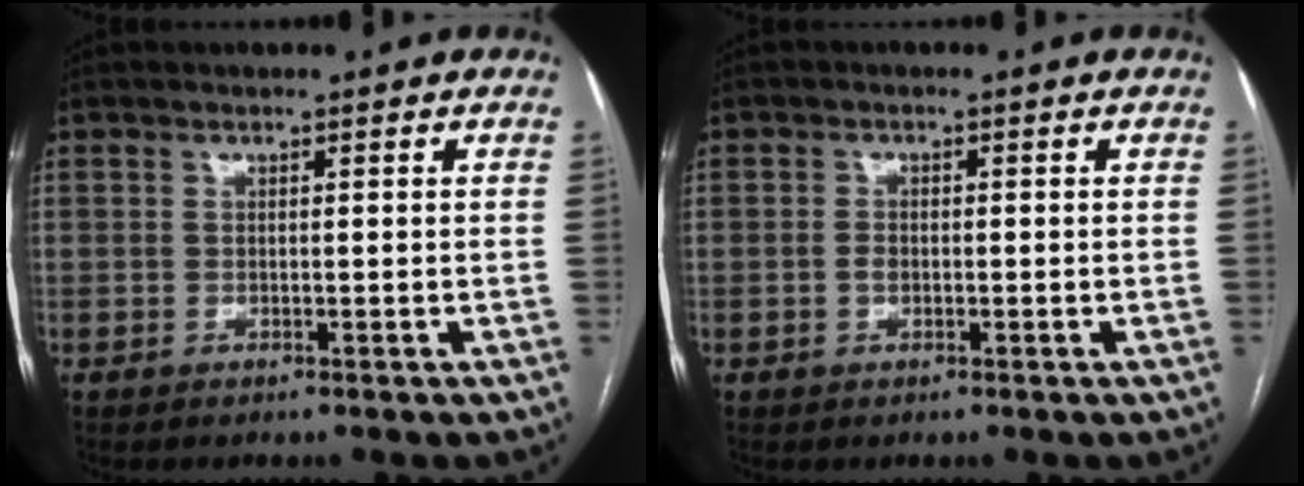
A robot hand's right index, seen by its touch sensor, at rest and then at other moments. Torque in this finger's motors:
{"motor_torque": [-0.02, -0.03, 0.01, 0.00]}